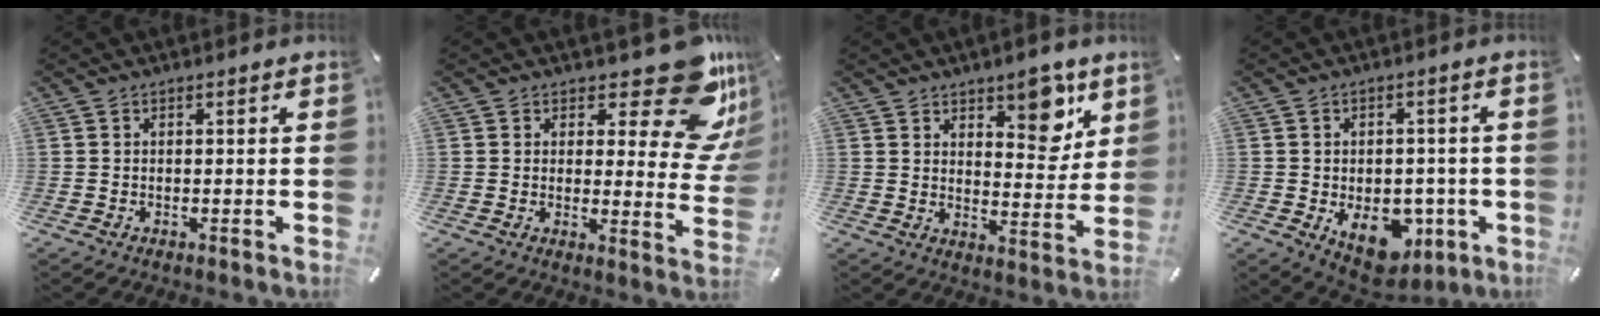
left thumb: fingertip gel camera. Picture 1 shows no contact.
{"total": 17.4, "force": [10.2, 6.9, 12.3], "torque": [-0.135, -0.083, 0.168]}
{"total": 10.2, "force": [6.6, 5.4, 5.6], "torque": [-0.043, -0.049, 0.106]}
{"total": 11.3, "force": [-3.2, 8.1, 7.2], "torque": [-0.086, -0.001, -0.050]}